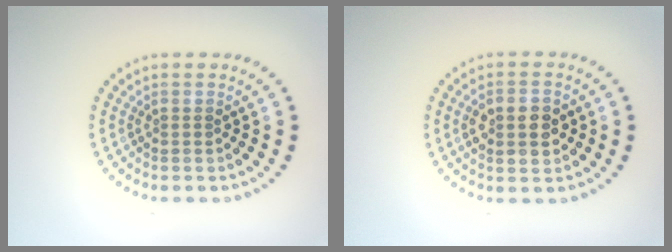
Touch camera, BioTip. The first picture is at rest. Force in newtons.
{"total": 3.7, "press": 3.7, "slide": 0.0}